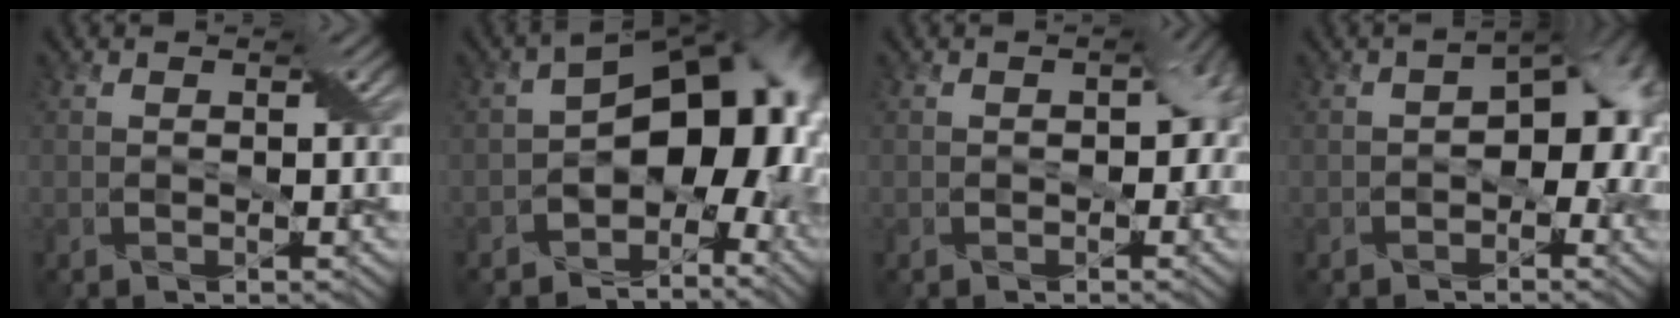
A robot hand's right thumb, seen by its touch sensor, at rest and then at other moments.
{"total": 13.3, "force": [-2.8, 8.8, 9.6], "torque": [-0.116, -0.010, -0.058]}
{"total": 3.8, "force": [-0.4, 2.7, 2.7], "torque": [-0.032, -0.012, -0.005]}
{"total": 6.8, "force": [-1.1, 4.4, 5.1], "torque": [-0.052, -0.002, -0.025]}